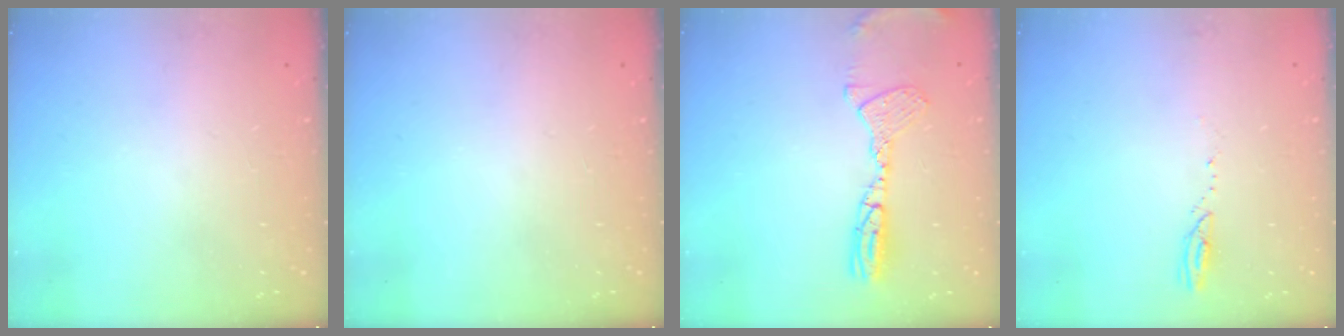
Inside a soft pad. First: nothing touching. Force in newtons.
{"total": 0.0}
{"total": 12.0, "press": 11.8, "slide": 2.5}
{"total": 2.5, "press": 2.5, "slide": 0.2}